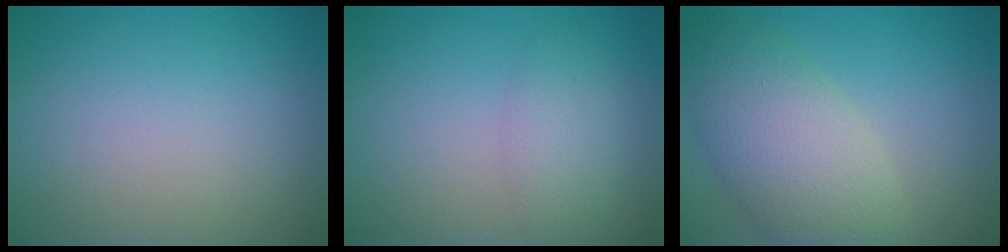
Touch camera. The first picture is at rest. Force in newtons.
{"total": 2.6, "press": 2.6, "slide": 0.2}
{"total": 7.0, "press": 7.0, "slide": 0.3}